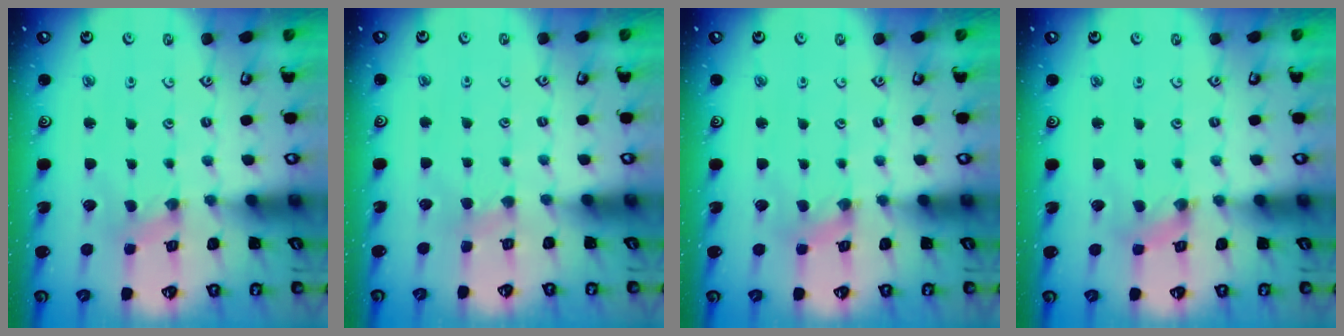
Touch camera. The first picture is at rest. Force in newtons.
{"total": 1.9, "press": 1.9, "slide": 0.4}
{"total": 1.0, "press": 1.0, "slide": 0.1}
{"total": 1.4, "press": 1.3, "slide": 0.3}